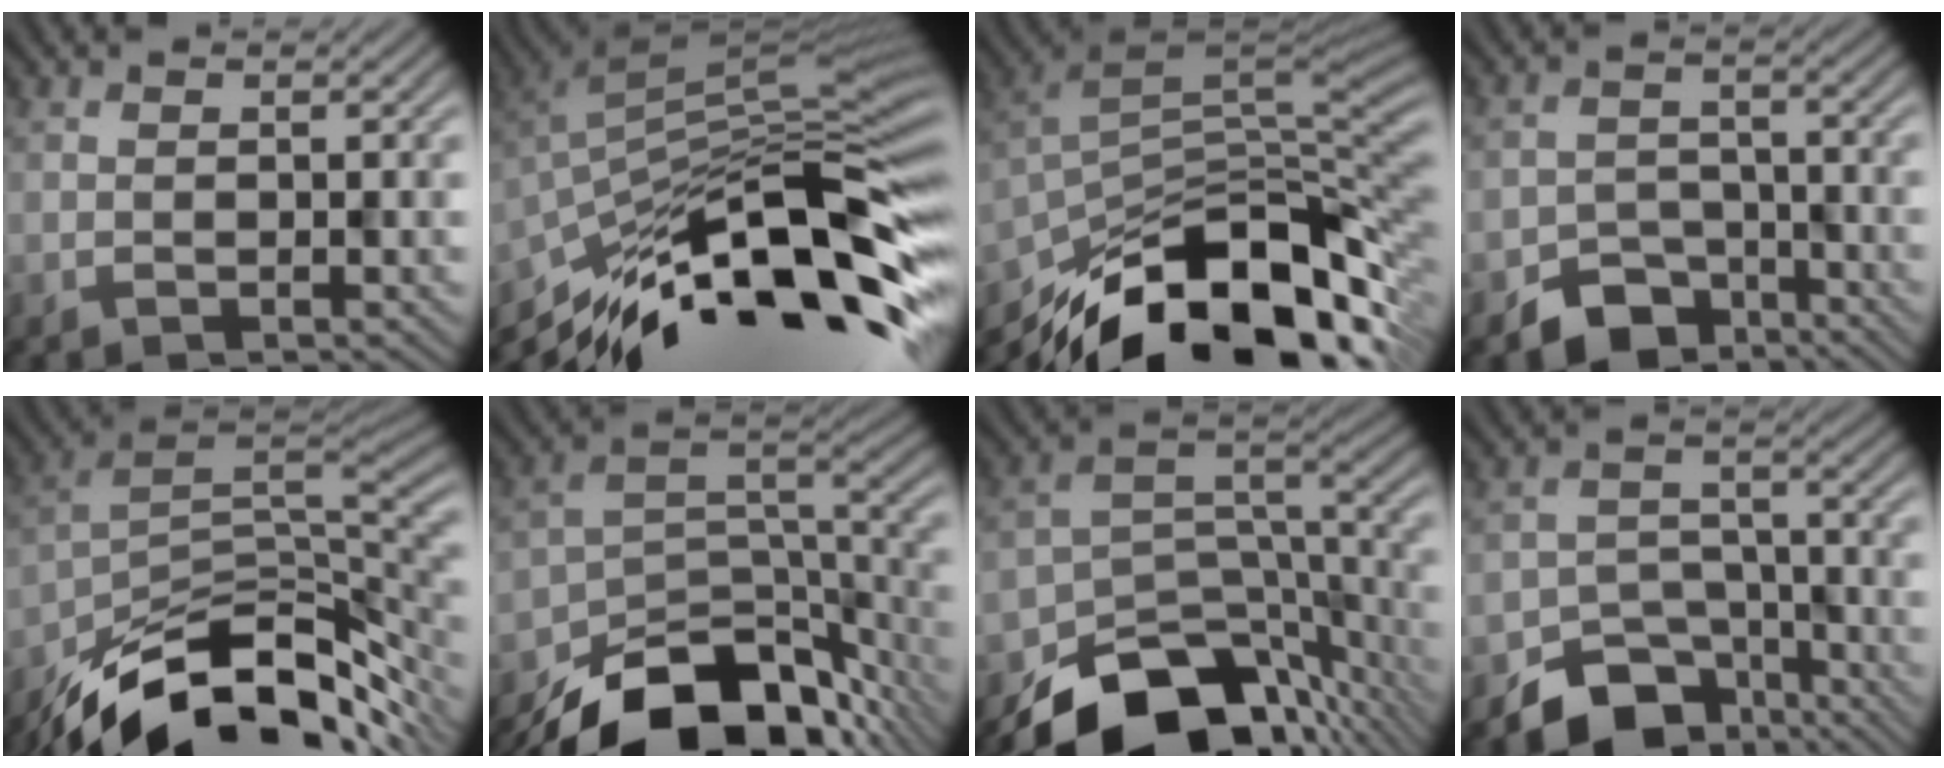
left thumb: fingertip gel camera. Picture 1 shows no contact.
{"total": 16.9, "force": [-9.2, 5.2, 13.3], "torque": [-0.245, 0.001, -0.166]}
{"total": 16.3, "force": [-9.4, 7.0, 11.4], "torque": [-0.227, -0.023, -0.160]}
{"total": 6.0, "force": [-4.4, 3.6, 2.0], "torque": [-0.033, -0.007, -0.084]}
{"total": 14.0, "force": [-9.6, 5.5, 8.5], "torque": [-0.170, -0.010, -0.164]}
{"total": 16.2, "force": [-12.1, 7.4, 7.7], "torque": [-0.164, -0.031, -0.178]}
{"total": 14.7, "force": [-10.7, 7.2, 7.0], "torque": [-0.136, -0.021, -0.166]}
{"total": 8.7, "force": [-6.0, 5.3, 3.5], "torque": [-0.052, -0.016, -0.104]}